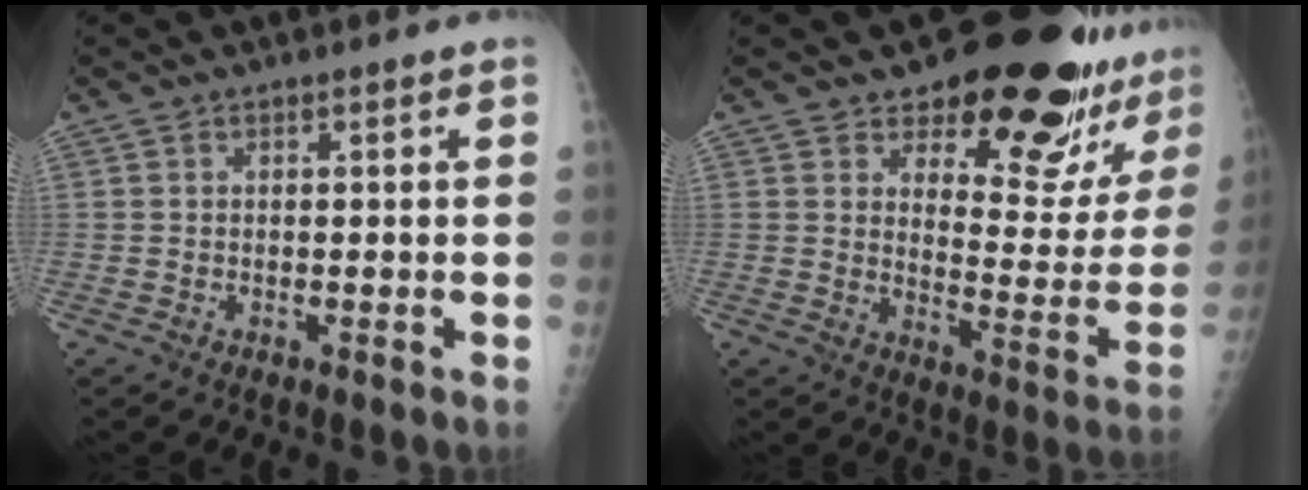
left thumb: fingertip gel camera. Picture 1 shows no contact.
{"total": 19.5, "force": [15.9, 6.6, 9.1], "torque": [-0.061, -0.132, 0.198]}